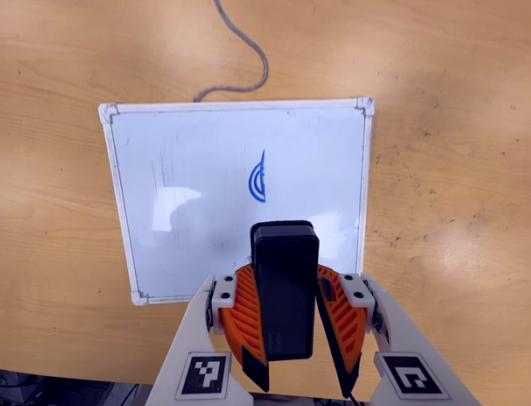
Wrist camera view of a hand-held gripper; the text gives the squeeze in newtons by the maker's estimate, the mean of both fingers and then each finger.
{"total": 9.4, "left": 9.4, "right": 9.4}